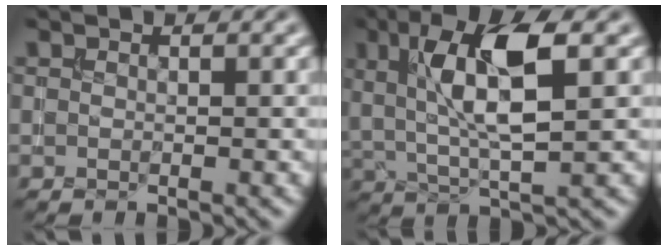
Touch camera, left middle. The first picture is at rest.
{"total": 8.1, "force": [2.0, 2.8, 7.3], "torque": [-0.130, 0.008, 0.036]}